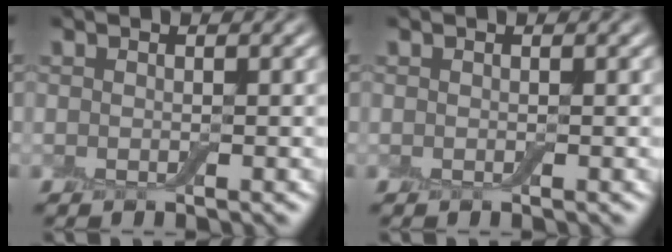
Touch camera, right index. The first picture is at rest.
{"total": 0.0}